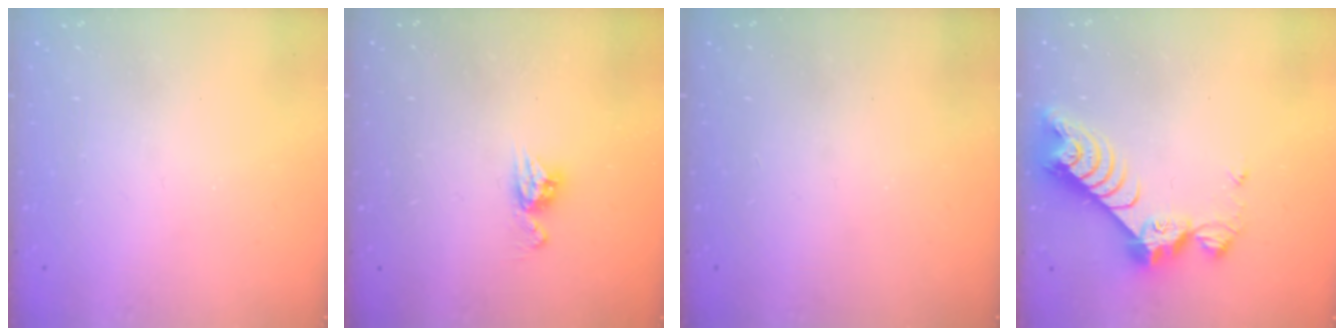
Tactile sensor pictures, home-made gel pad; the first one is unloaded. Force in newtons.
{"total": 6.8, "press": 6.8, "slide": 0.5}
{"total": 1.1, "press": 1.1, "slide": 0.1}
{"total": 9.7, "press": 9.7, "slide": 0.8}